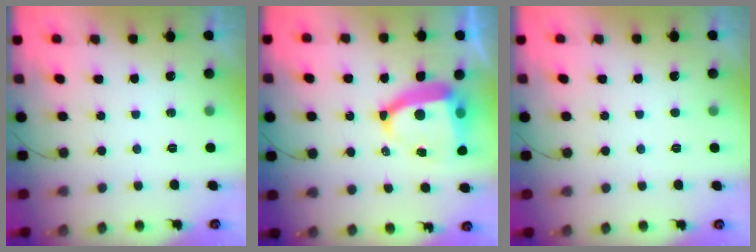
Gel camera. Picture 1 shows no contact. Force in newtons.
{"total": 11.7, "press": 11.6, "slide": 1.6}
{"total": 1.6, "press": 1.6, "slide": 0.2}